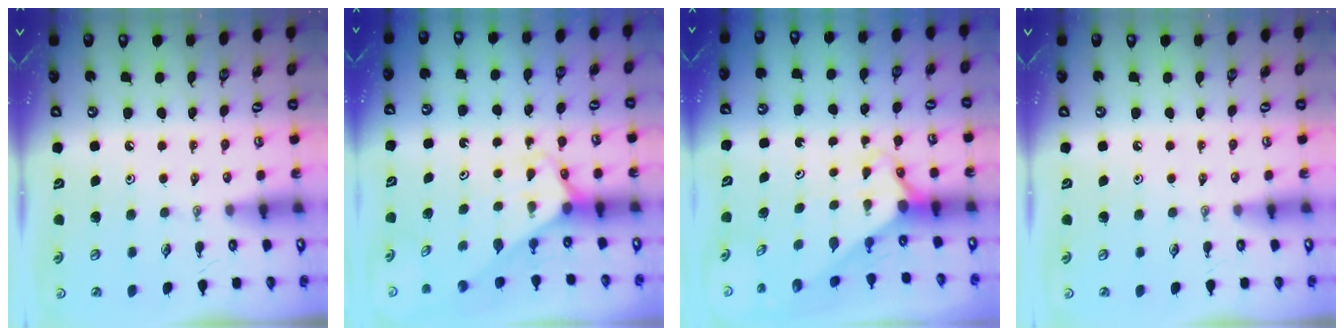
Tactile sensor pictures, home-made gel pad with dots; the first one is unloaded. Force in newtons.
{"total": 2.6, "press": 2.6, "slide": 0.2}
{"total": 2.7, "press": 2.7, "slide": 0.2}
{"total": 0.0}